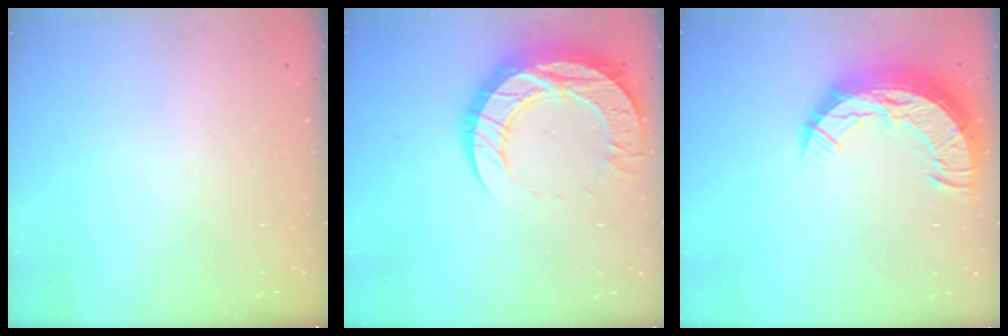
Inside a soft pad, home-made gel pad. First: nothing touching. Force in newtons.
{"total": 18.4, "press": 18.4, "slide": 1.6}
{"total": 13.5, "press": 13.4, "slide": 1.2}